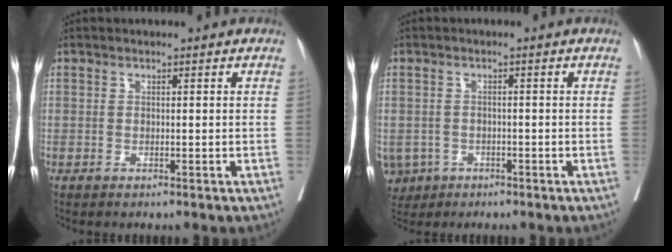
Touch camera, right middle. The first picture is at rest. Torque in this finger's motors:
{"motor_torque": [0.52, -0.20, 1.05, 0.21]}